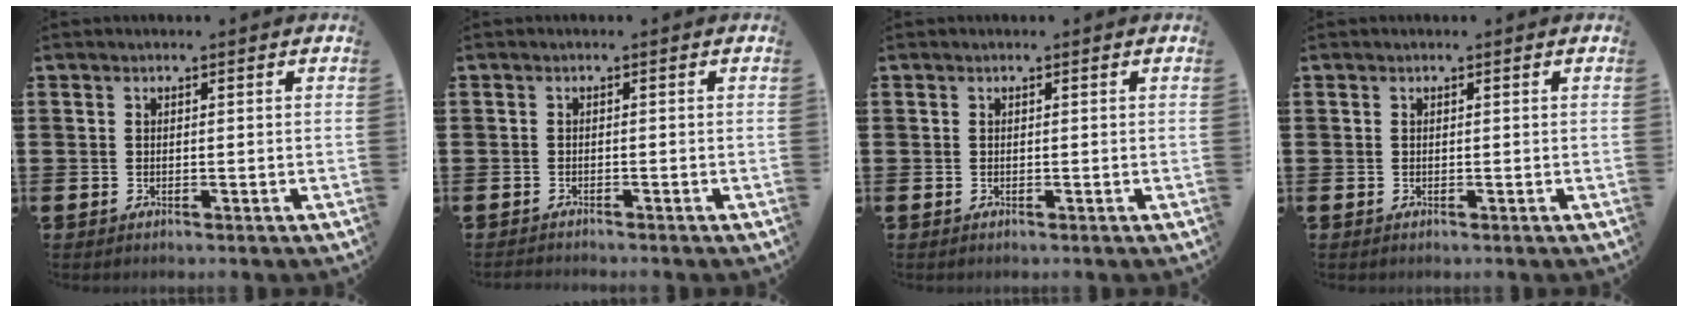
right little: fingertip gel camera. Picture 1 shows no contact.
{"total": 0.7, "force": [-0.7, 0.0, 0.0], "torque": [0.000, -0.002, -0.015]}
{"total": 0.0}
{"total": 0.0}